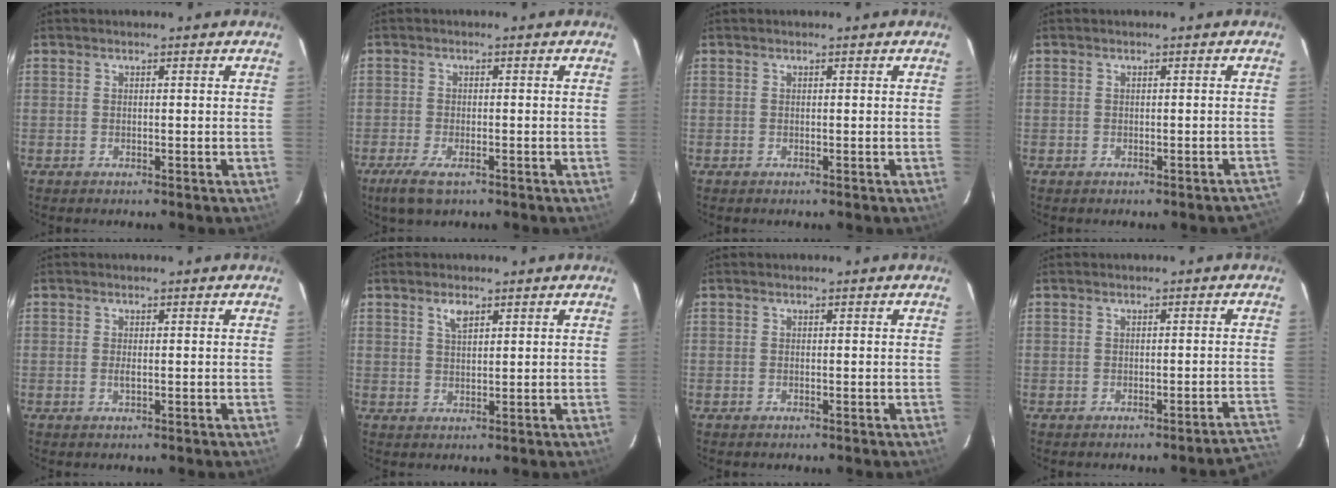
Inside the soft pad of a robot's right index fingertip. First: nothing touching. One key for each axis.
{"total": 5.0, "fx": -3.2, "fy": 1.8, "fz": 3.5, "tx": -0.083, "ty": -0.015, "tz": -0.058}
{"total": 0.0}
{"total": 2.8, "fx": -2.3, "fy": 1.3, "fz": 0.9, "tx": -0.004, "ty": 0.011, "tz": -0.019}
{"total": 1.1, "fx": -0.1, "fy": 0.2, "fz": 1.0, "tx": -0.020, "ty": -0.001, "tz": -0.002}
{"total": 2.7, "fx": 1.6, "fy": 1.1, "fz": 1.8, "tx": -0.033, "ty": 0.004, "tz": 0.032}
{"total": 0.0}
{"total": 4.7, "fx": -4.2, "fy": 0.6, "fz": 1.9, "tx": -0.002, "ty": 0.018, "tz": -0.040}